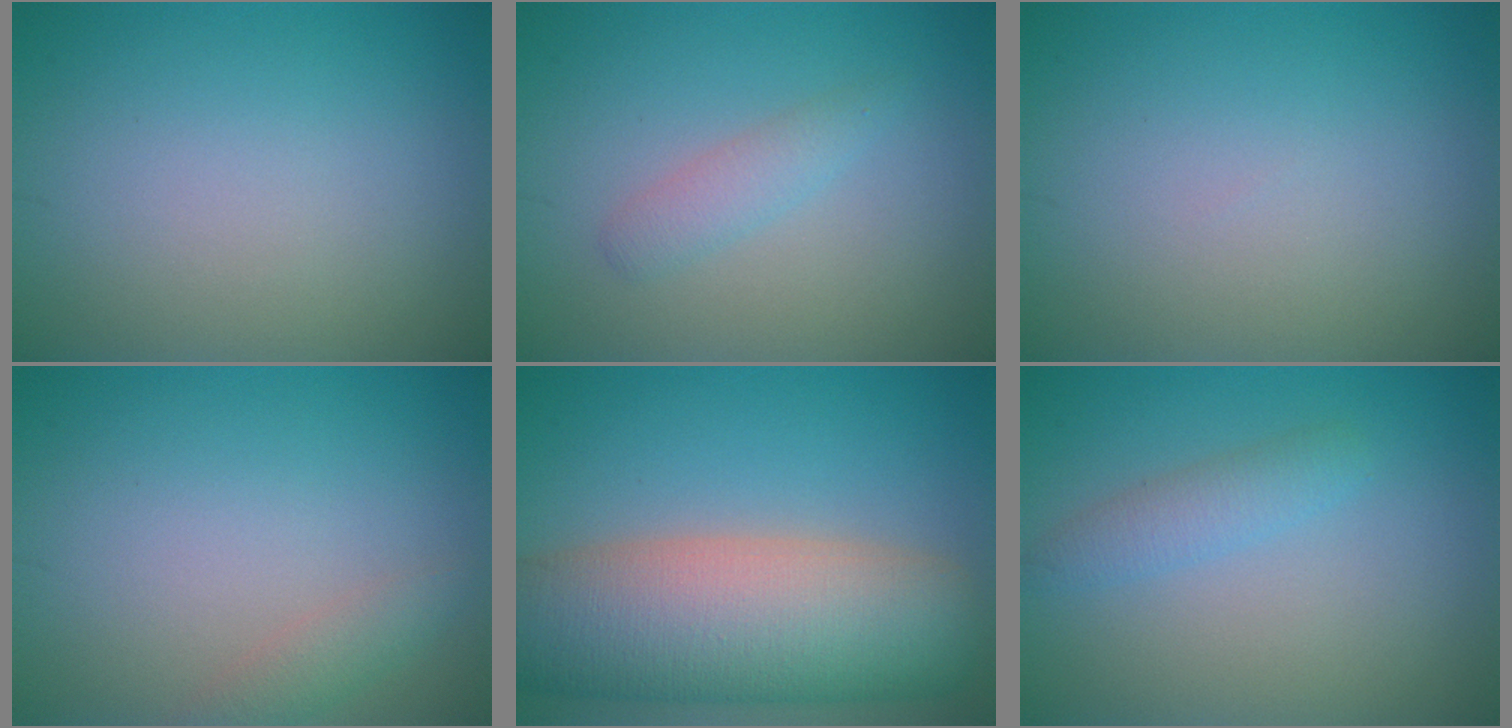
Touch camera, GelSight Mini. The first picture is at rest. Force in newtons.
{"total": 1.7, "press": 1.7, "slide": 0.0}
{"total": 0.0}
{"total": 1.6, "press": 1.6, "slide": 0.2}
{"total": 12.3, "press": 12.2, "slide": 0.9}
{"total": 2.0, "press": 2.0, "slide": 0.1}